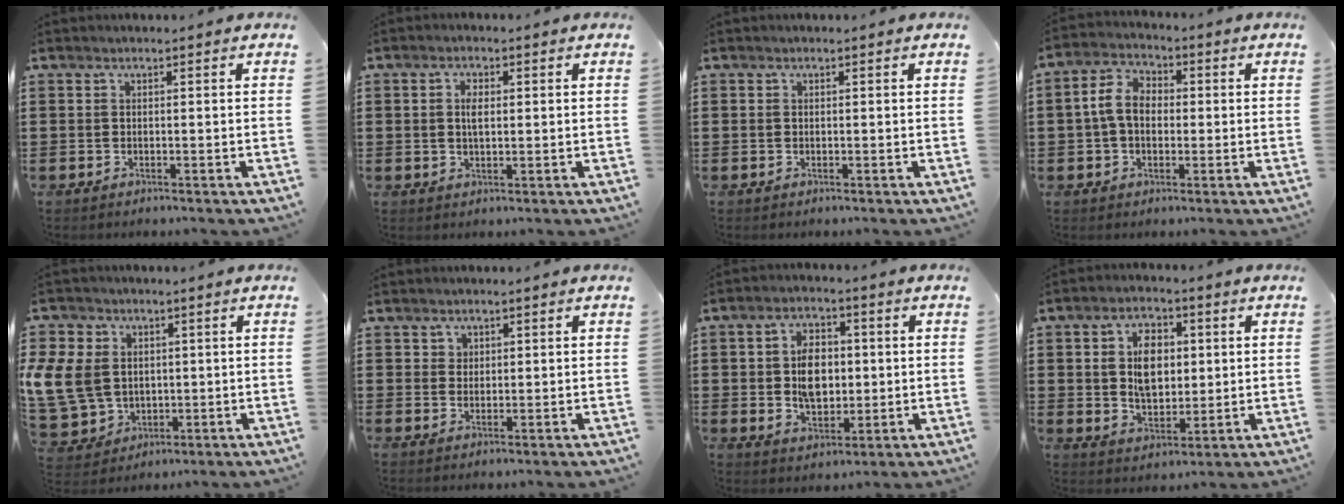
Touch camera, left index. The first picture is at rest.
{"total": 2.6, "force": [0.5, 1.3, 2.2], "torque": [-0.047, 0.008, 0.008]}
{"total": 0.0}
{"total": 6.0, "force": [0.0, 4.3, 4.2], "torque": [-0.101, 0.011, -0.007]}
{"total": 9.9, "force": [1.5, 8.5, 4.9], "torque": [-0.159, 0.017, 0.029]}
{"total": 1.6, "force": [1.0, 1.3, 0.1], "torque": [-0.006, 0.004, 0.019]}
{"total": 7.0, "force": [0.4, 4.5, 5.4], "torque": [-0.100, 0.009, 0.001]}
{"total": 7.5, "force": [1.5, 4.8, 5.5], "torque": [-0.104, 0.013, 0.022]}